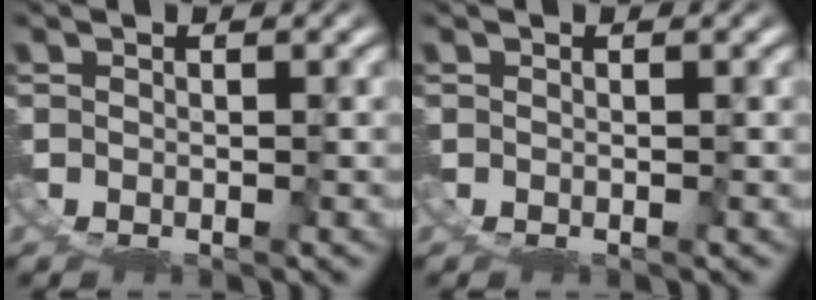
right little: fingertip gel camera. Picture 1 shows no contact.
{"total": 0.0}